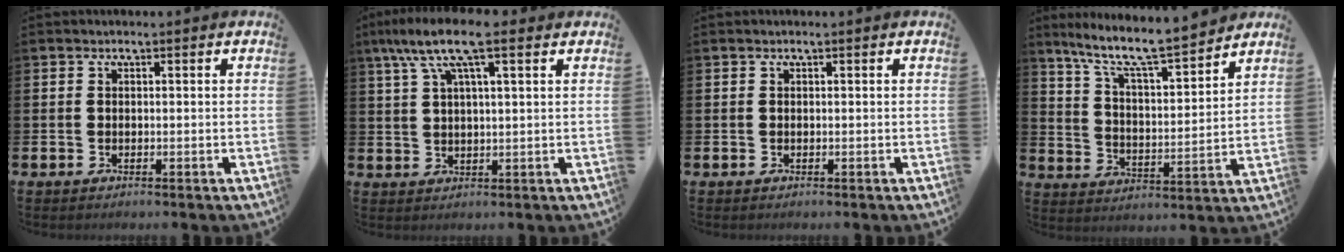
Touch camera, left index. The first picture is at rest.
{"total": 8.7, "force": [5.7, 2.4, 6.1], "torque": [-0.119, -0.006, 0.098]}
{"total": 0.0}
{"total": 8.9, "force": [8.0, 0.8, 3.8], "torque": [-0.099, -0.058, 0.135]}